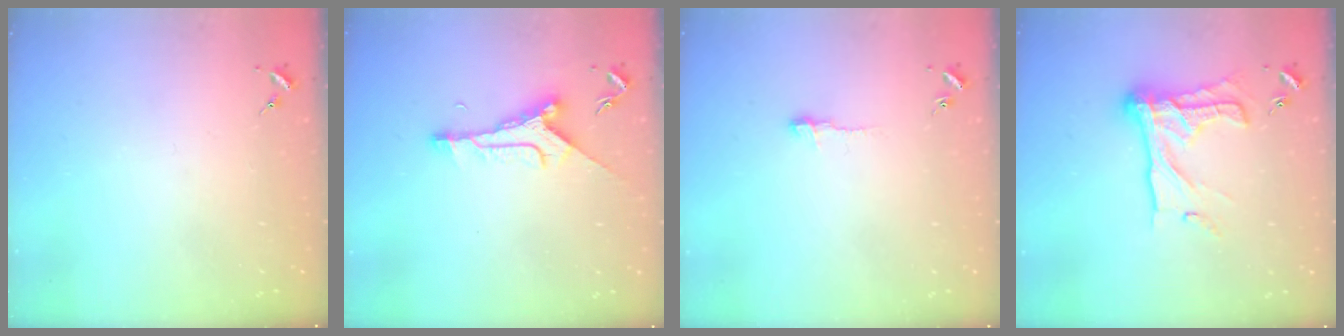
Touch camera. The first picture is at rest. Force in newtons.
{"total": 8.6, "press": 8.6, "slide": 0.4}
{"total": 4.3, "press": 4.3, "slide": 0.5}
{"total": 19.9, "press": 19.8, "slide": 1.8}